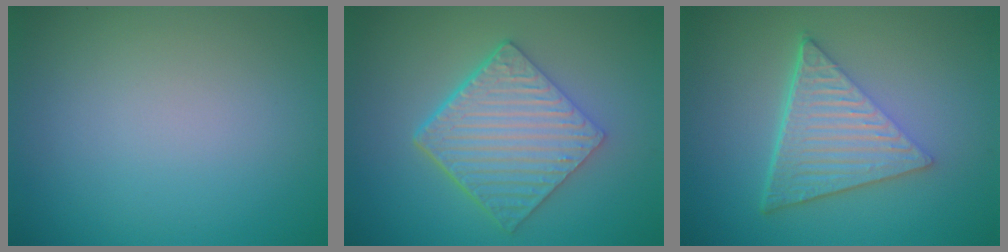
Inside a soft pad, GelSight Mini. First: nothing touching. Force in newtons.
{"total": 6.3, "press": 4.6, "slide": 4.3}
{"total": 6.8, "press": 4.5, "slide": 5.1}